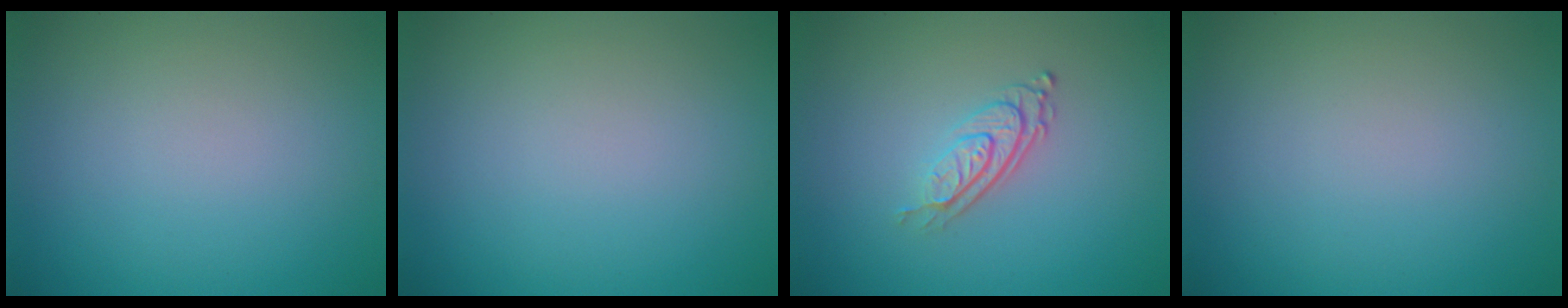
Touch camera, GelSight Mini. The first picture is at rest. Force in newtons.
{"total": 0.0}
{"total": 2.9, "press": 1.9, "slide": 2.2}
{"total": 0.0}